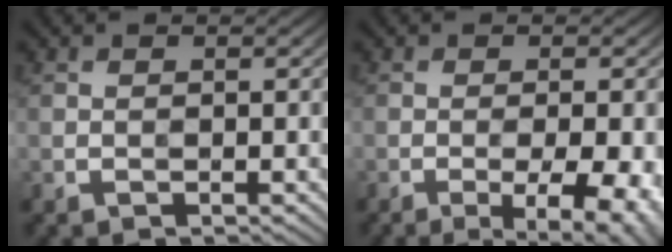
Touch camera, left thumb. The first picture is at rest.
{"total": 8.4, "force": [-3.3, 2.5, 7.4], "torque": [-0.094, -0.008, -0.032]}